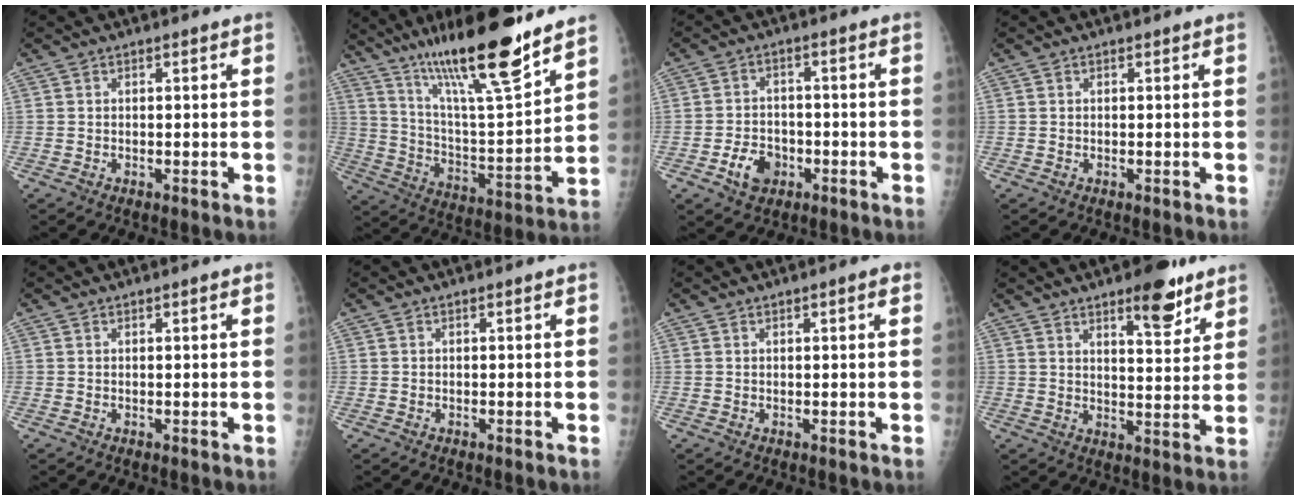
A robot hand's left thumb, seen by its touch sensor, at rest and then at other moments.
{"total": 22.4, "force": [16.0, 3.3, 15.3], "torque": [-0.241, -0.076, 0.278]}
{"total": 6.3, "force": [-2.8, 4.7, 3.2], "torque": [-0.038, 0.019, -0.045]}
{"total": 0.0}
{"total": 0.8, "force": [0.3, 0.1, 0.7], "torque": [-0.012, 0.001, 0.004]}
{"total": 0.0}
{"total": 1.8, "force": [0.7, 0.4, 1.5], "torque": [-0.022, 0.002, 0.008]}
{"total": 9.7, "force": [6.4, 3.2, 6.5], "torque": [-0.072, -0.038, 0.092]}